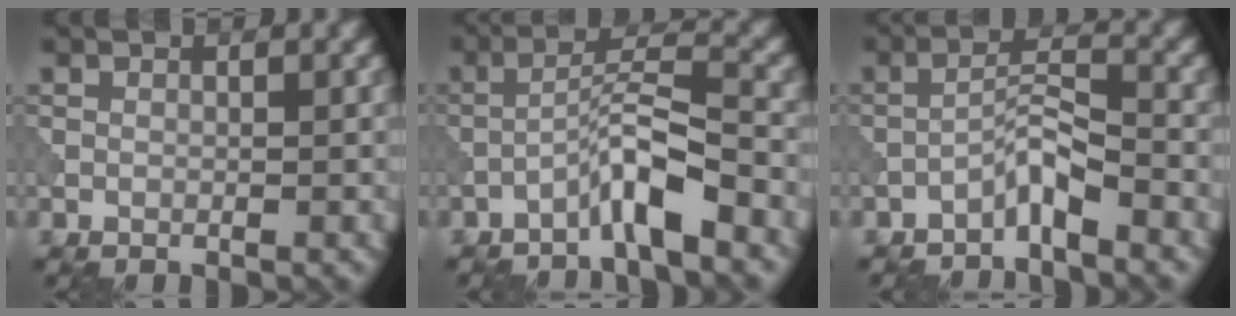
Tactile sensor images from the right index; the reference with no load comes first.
{"total": 4.4, "force": [-2.8, 0.3, 3.4], "torque": [-0.060, 0.020, -0.061]}
{"total": 2.8, "force": [-2.1, 0.3, 1.8], "torque": [-0.033, 0.017, -0.044]}